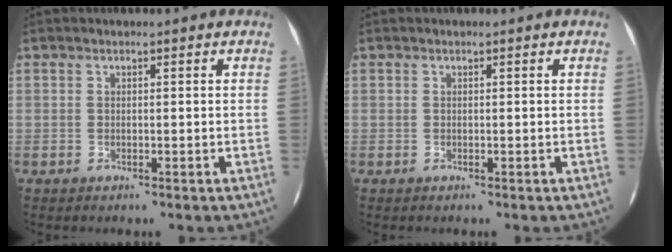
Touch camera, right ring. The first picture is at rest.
{"total": 0.0}